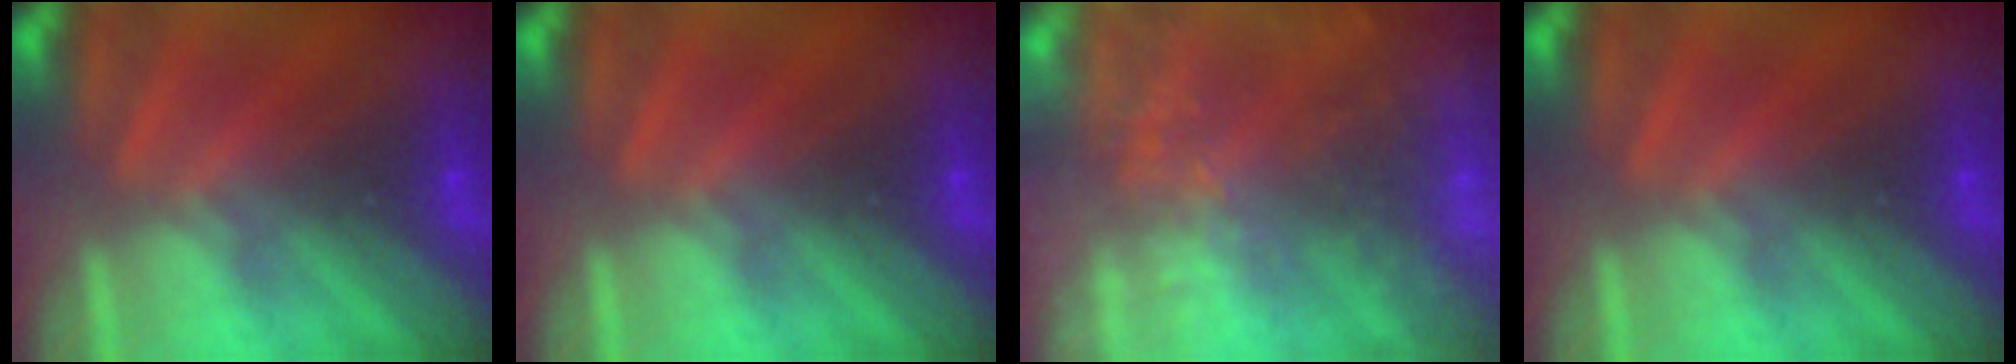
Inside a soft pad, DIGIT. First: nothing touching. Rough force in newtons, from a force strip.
{"total": 0.0}
{"total": 8.7}
{"total": 0.0}